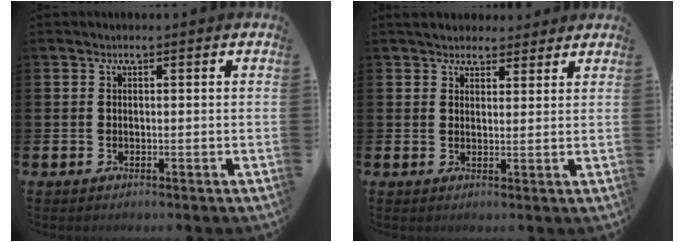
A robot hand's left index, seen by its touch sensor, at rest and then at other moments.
{"total": 4.1, "force": [3.8, 1.4, 0.0], "torque": [-0.001, -0.014, 0.069]}